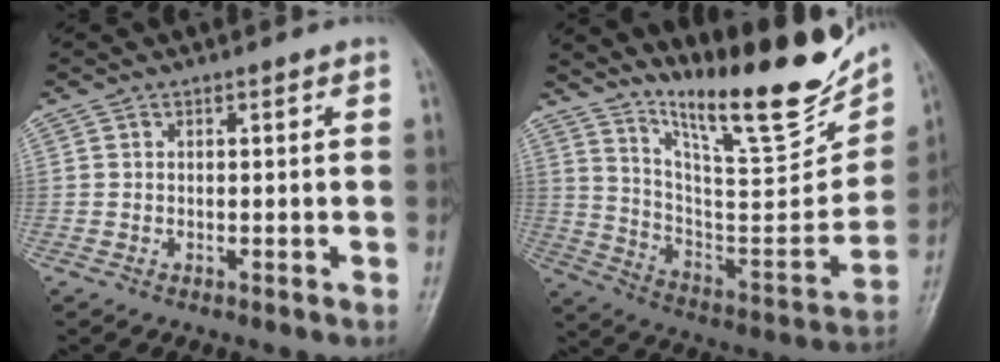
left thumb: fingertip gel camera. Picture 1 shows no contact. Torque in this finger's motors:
{"motor_torque": [1.35, 0.69, 1.37, -1.40, 0.28]}